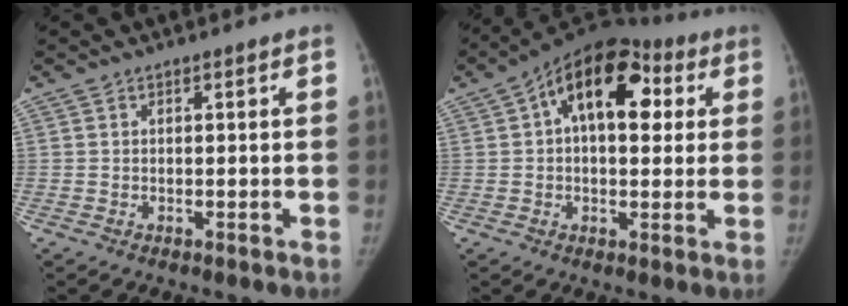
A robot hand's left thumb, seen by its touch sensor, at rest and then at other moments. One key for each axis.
{"total": 16.6, "fx": 4.4, "fy": 9.5, "fz": 12.8, "tx": -0.158, "ty": 0.027, "tz": 0.055}